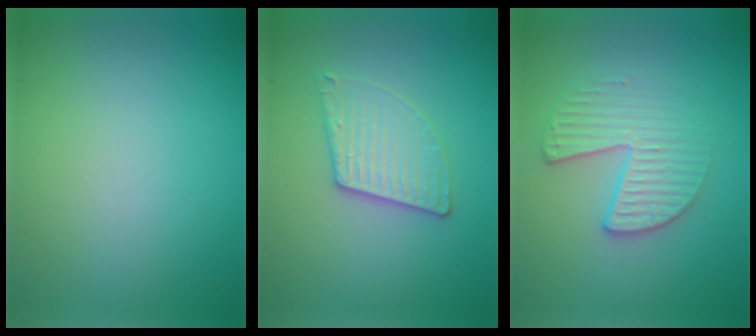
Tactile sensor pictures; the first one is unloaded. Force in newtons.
{"total": 3.3, "press": 3.0, "slide": 1.3}
{"total": 3.3, "press": 3.0, "slide": 1.3}